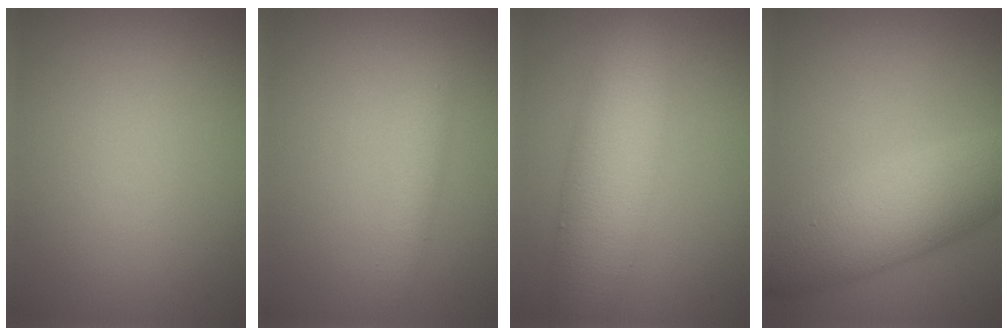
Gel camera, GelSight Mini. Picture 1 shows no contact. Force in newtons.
{"total": 1.4, "press": 1.4, "slide": 0.0}
{"total": 7.0, "press": 7.0, "slide": 0.2}
{"total": 7.5, "press": 7.5, "slide": 0.1}